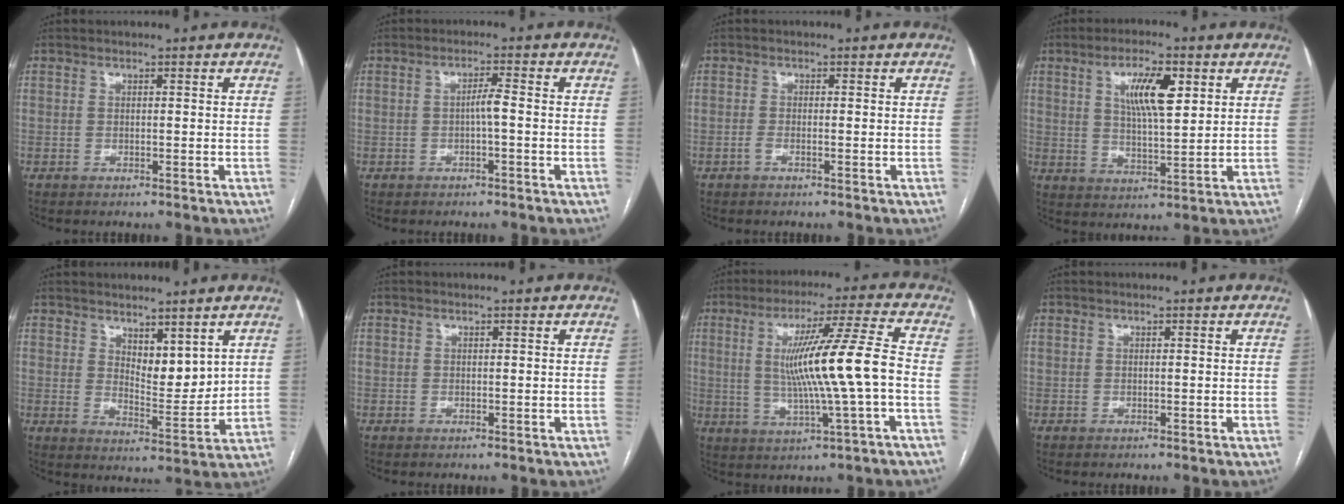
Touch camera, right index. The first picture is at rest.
{"total": 2.2, "force": [-0.5, 0.0, 2.2], "torque": [-0.035, 0.003, -0.009]}
{"total": 0.8, "force": [-0.4, 0.0, 0.6], "torque": [-0.013, 0.000, -0.011]}
{"total": 8.7, "force": [3.3, 2.3, 7.7], "torque": [-0.137, 0.005, 0.060]}
{"total": 6.1, "force": [3.9, 2.5, 4.0], "torque": [-0.065, -0.018, 0.075]}
{"total": 0.0}
{"total": 12.7, "force": [-0.4, -1.0, 12.6], "torque": [-0.220, 0.005, -0.005]}
{"total": 0.0}